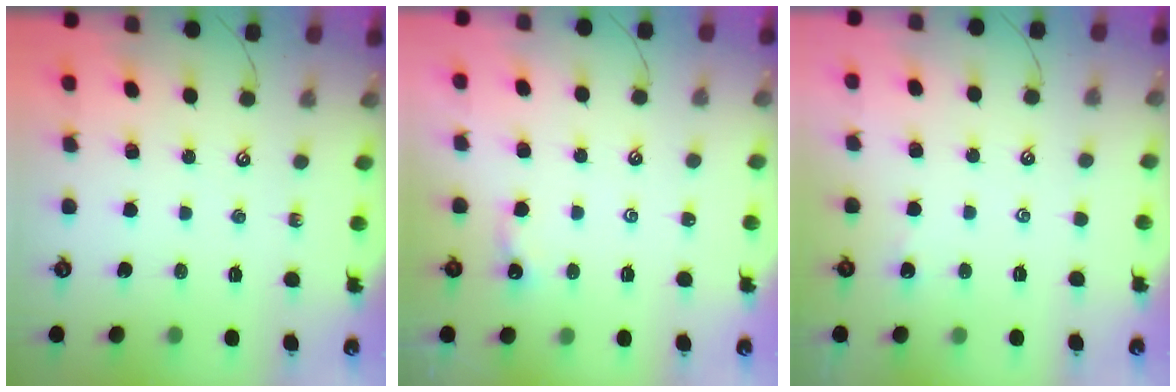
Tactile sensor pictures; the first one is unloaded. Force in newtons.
{"total": 1.0, "press": 0.9, "slide": 0.4}
{"total": 2.4, "press": 2.4, "slide": 0.1}